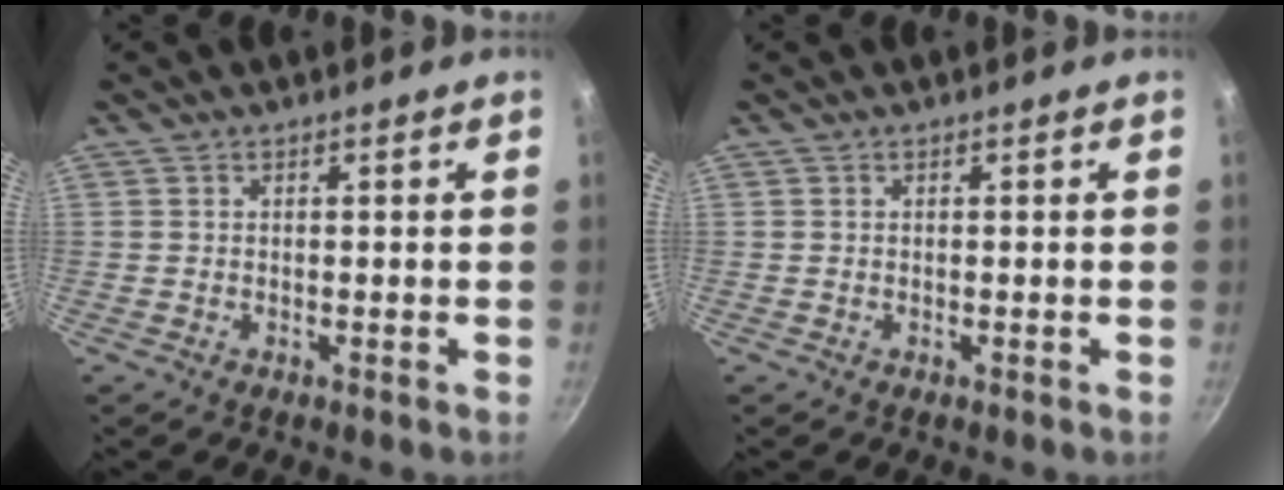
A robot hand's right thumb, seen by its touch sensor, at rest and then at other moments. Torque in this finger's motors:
{"motor_torque": [-0.05, -0.04, 0.00, 0.00, 0.00]}